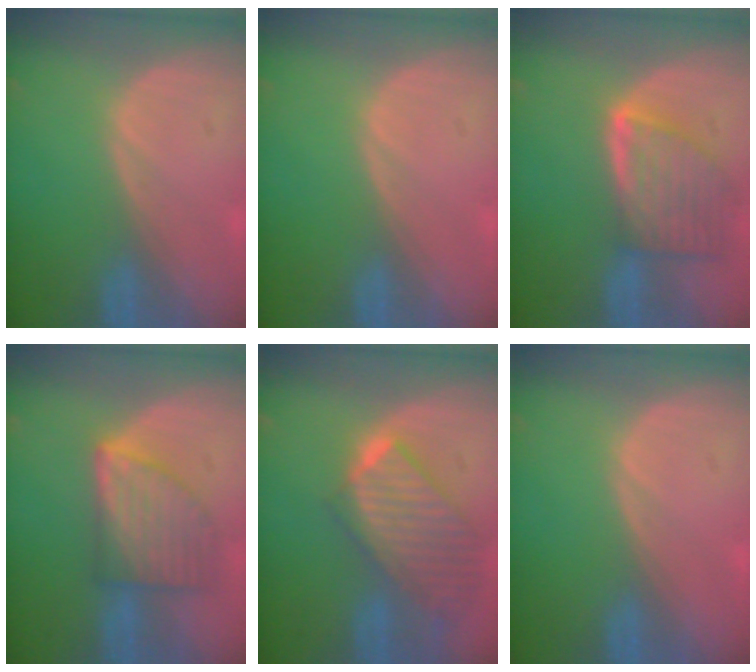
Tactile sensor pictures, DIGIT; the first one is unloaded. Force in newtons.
{"total": 0.0}
{"total": 8.0, "press": 7.3, "slide": 3.4}
{"total": 7.6, "press": 7.6, "slide": 0.3}
{"total": 9.9, "press": 8.6, "slide": 4.8}
{"total": 0.0}